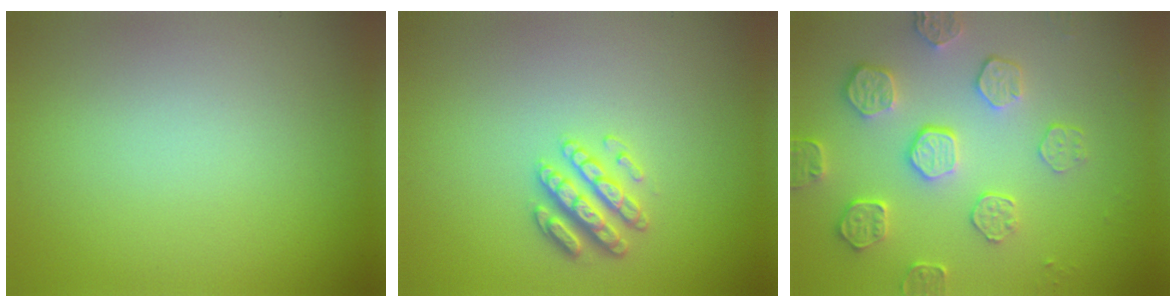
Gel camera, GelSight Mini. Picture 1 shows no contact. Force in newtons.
{"total": 2.8, "press": 2.7, "slide": 0.8}
{"total": 4.4, "press": 3.9, "slide": 2.0}